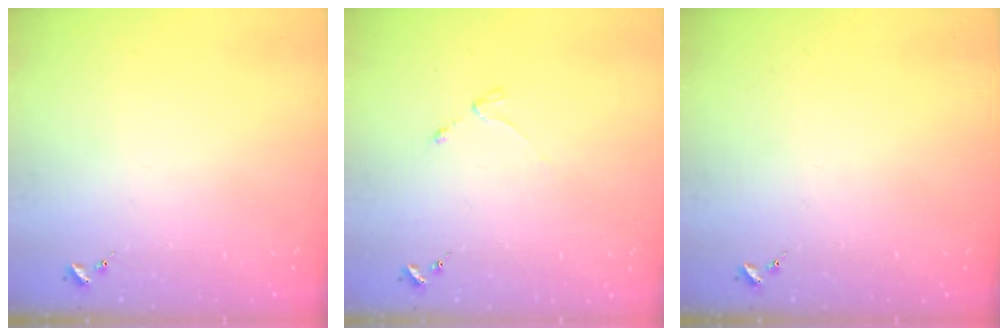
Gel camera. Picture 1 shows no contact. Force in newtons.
{"total": 3.0, "press": 2.9, "slide": 0.5}
{"total": 0.0}